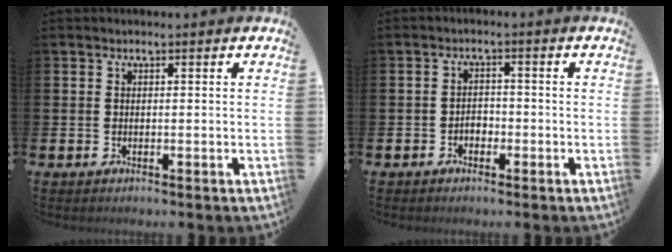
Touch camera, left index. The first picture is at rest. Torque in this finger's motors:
{"motor_torque": [-0.13, -0.01, 0.03, 0.00]}